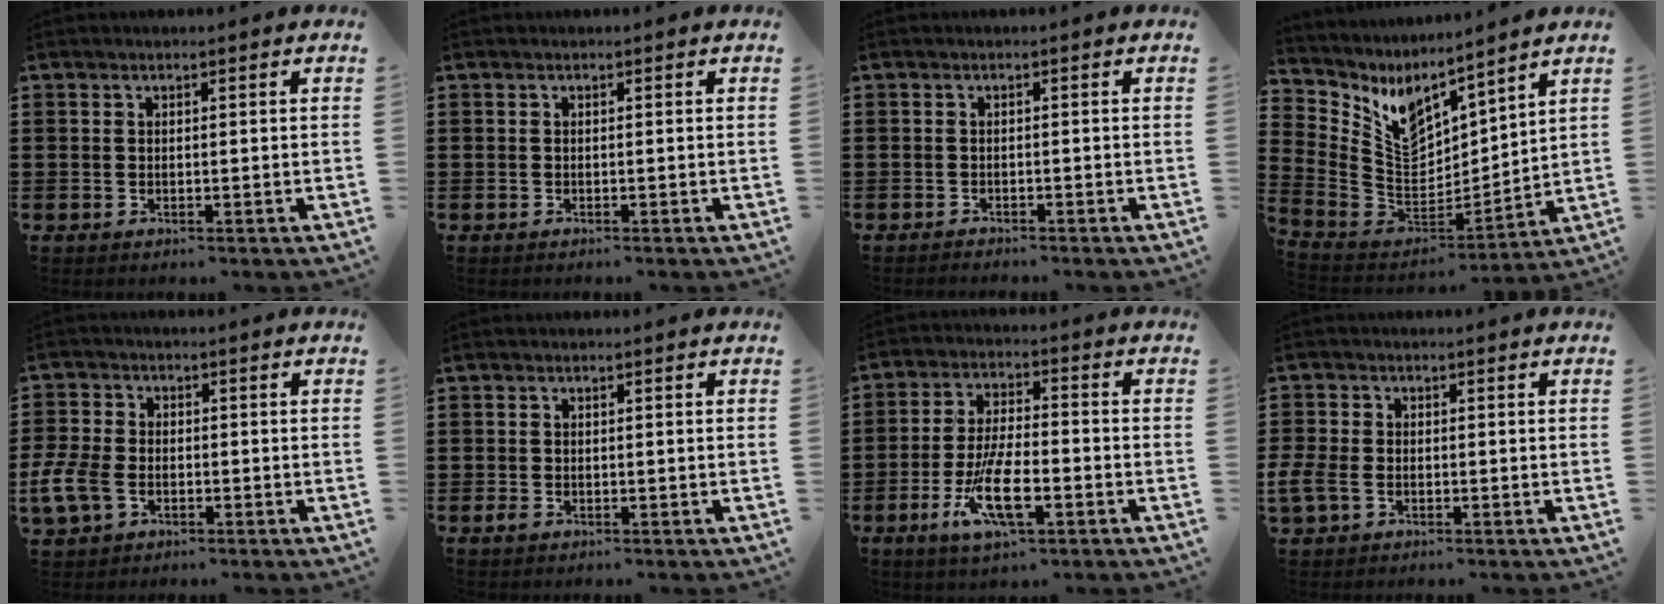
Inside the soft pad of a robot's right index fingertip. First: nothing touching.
{"total": 0.0}
{"total": 0.7, "force": [-0.7, -0.1, -0.1], "torque": [0.000, 0.002, -0.016]}
{"total": 7.3, "force": [4.8, 4.2, 3.6], "torque": [-0.104, -0.040, 0.089]}
{"total": 5.9, "force": [-2.3, 3.7, 3.9], "torque": [-0.117, -0.007, -0.051]}
{"total": 0.9, "force": [-0.4, 0.5, 0.5], "torque": [-0.011, -0.003, -0.008]}
{"total": 9.7, "force": [-3.8, 3.0, 8.4], "torque": [-0.187, -0.015, -0.072]}
{"total": 3.3, "force": [-1.5, 2.0, 2.1], "torque": [-0.066, -0.009, -0.033]}